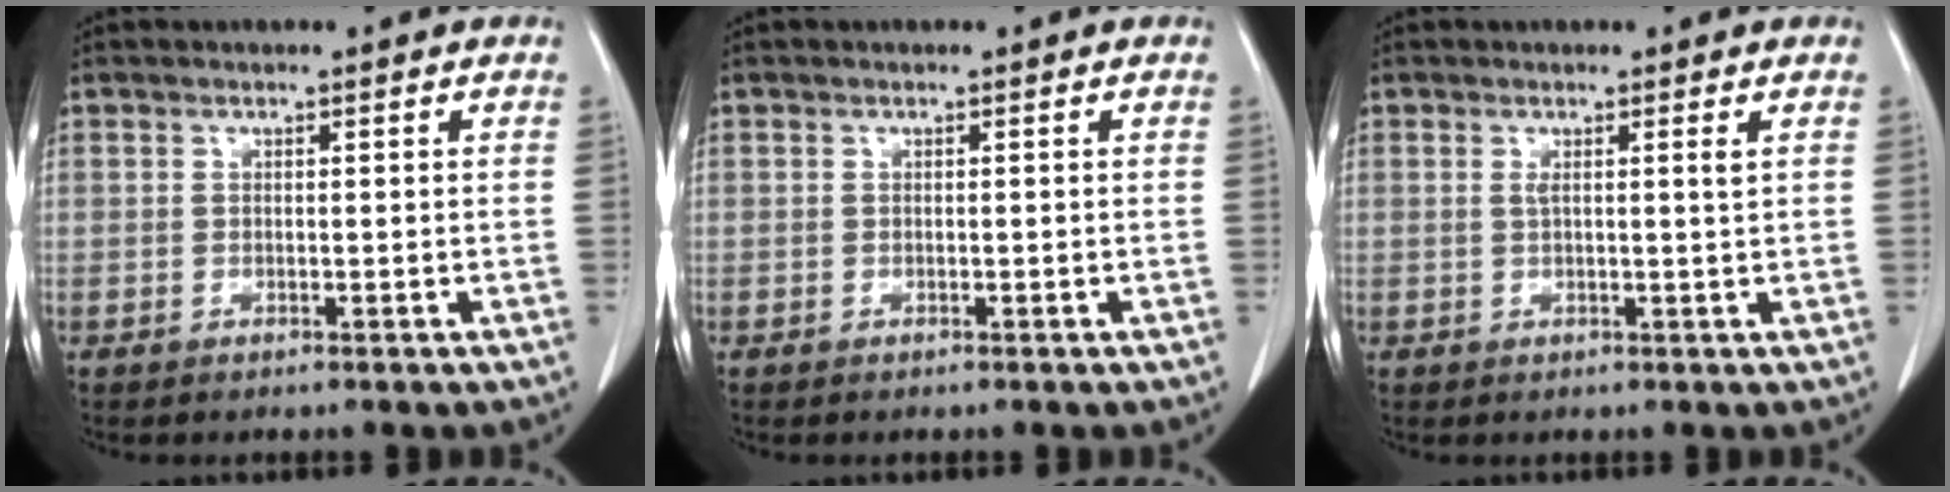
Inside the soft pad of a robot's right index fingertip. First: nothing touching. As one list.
[{"total": 0.0}, {"total": 1.6, "force": [0.7, -0.2, 1.4], "torque": [-0.028, -0.001, 0.013]}]